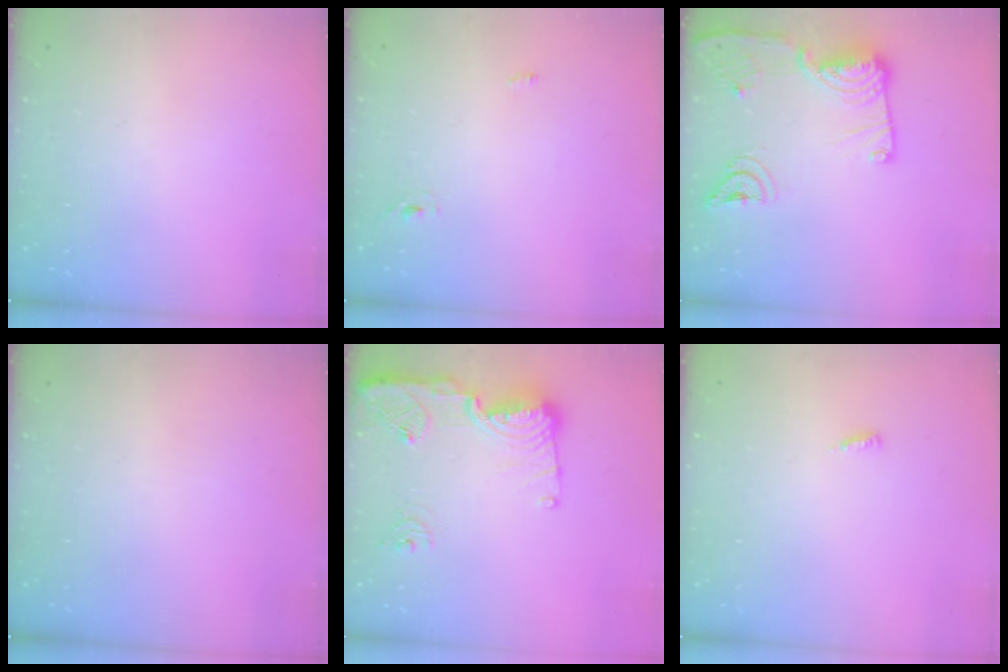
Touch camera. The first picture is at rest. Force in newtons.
{"total": 2.3, "press": 2.1, "slide": 1.0}
{"total": 16.4, "press": 16.3, "slide": 2.0}
{"total": 0.0}
{"total": 14.8, "press": 14.7, "slide": 1.5}
{"total": 2.9, "press": 2.9, "slide": 0.2}